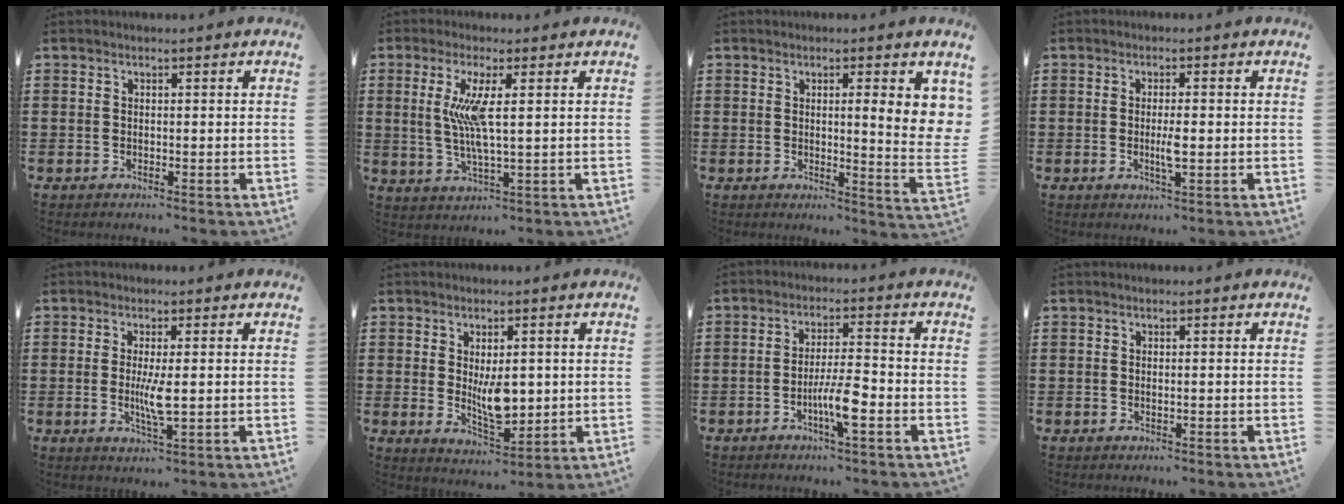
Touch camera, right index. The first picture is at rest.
{"total": 6.9, "force": [1.4, 0.9, 6.7], "torque": [-0.144, -0.010, 0.016]}
{"total": 5.9, "force": [1.7, 0.8, 5.6], "torque": [-0.084, -0.013, 0.021]}
{"total": 3.2, "force": [-0.4, 0.5, 3.1], "torque": [-0.055, -0.001, -0.008]}
{"total": 4.5, "force": [-0.2, 0.7, 4.5], "torque": [-0.092, -0.011, -0.009]}
{"total": 6.3, "force": [0.4, 3.0, 5.5], "torque": [-0.079, -0.005, 0.004]}
{"total": 6.3, "force": [-2.4, 0.9, 5.7], "torque": [-0.109, -0.008, -0.045]}
{"total": 0.0}